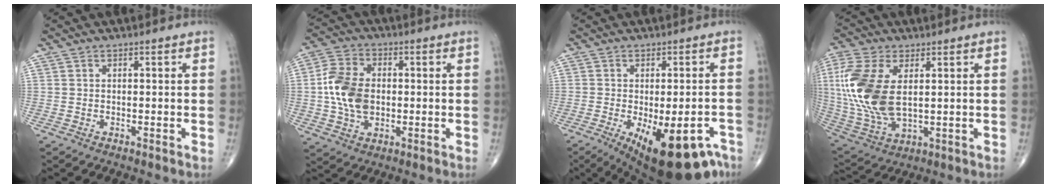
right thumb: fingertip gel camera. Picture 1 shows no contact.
{"total": 11.6, "force": [-0.1, 7.9, 8.4], "torque": [-0.154, 0.011, -0.006]}
{"total": 17.2, "force": [-9.2, 6.9, 12.8], "torque": [-0.134, 0.014, -0.118]}
{"total": 18.0, "force": [2.6, 9.8, 14.9], "torque": [-0.341, -0.015, 0.058]}